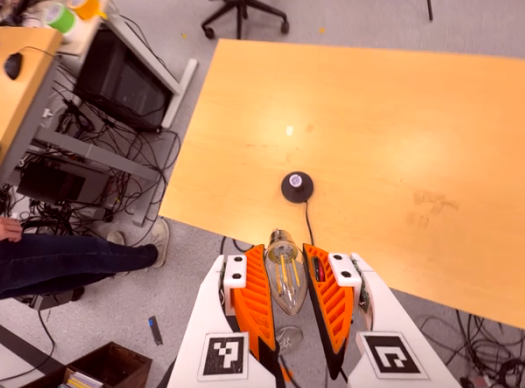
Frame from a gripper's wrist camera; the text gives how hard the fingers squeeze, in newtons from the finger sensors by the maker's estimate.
{"total": 15.6, "left": 16.5, "right": 14.7}